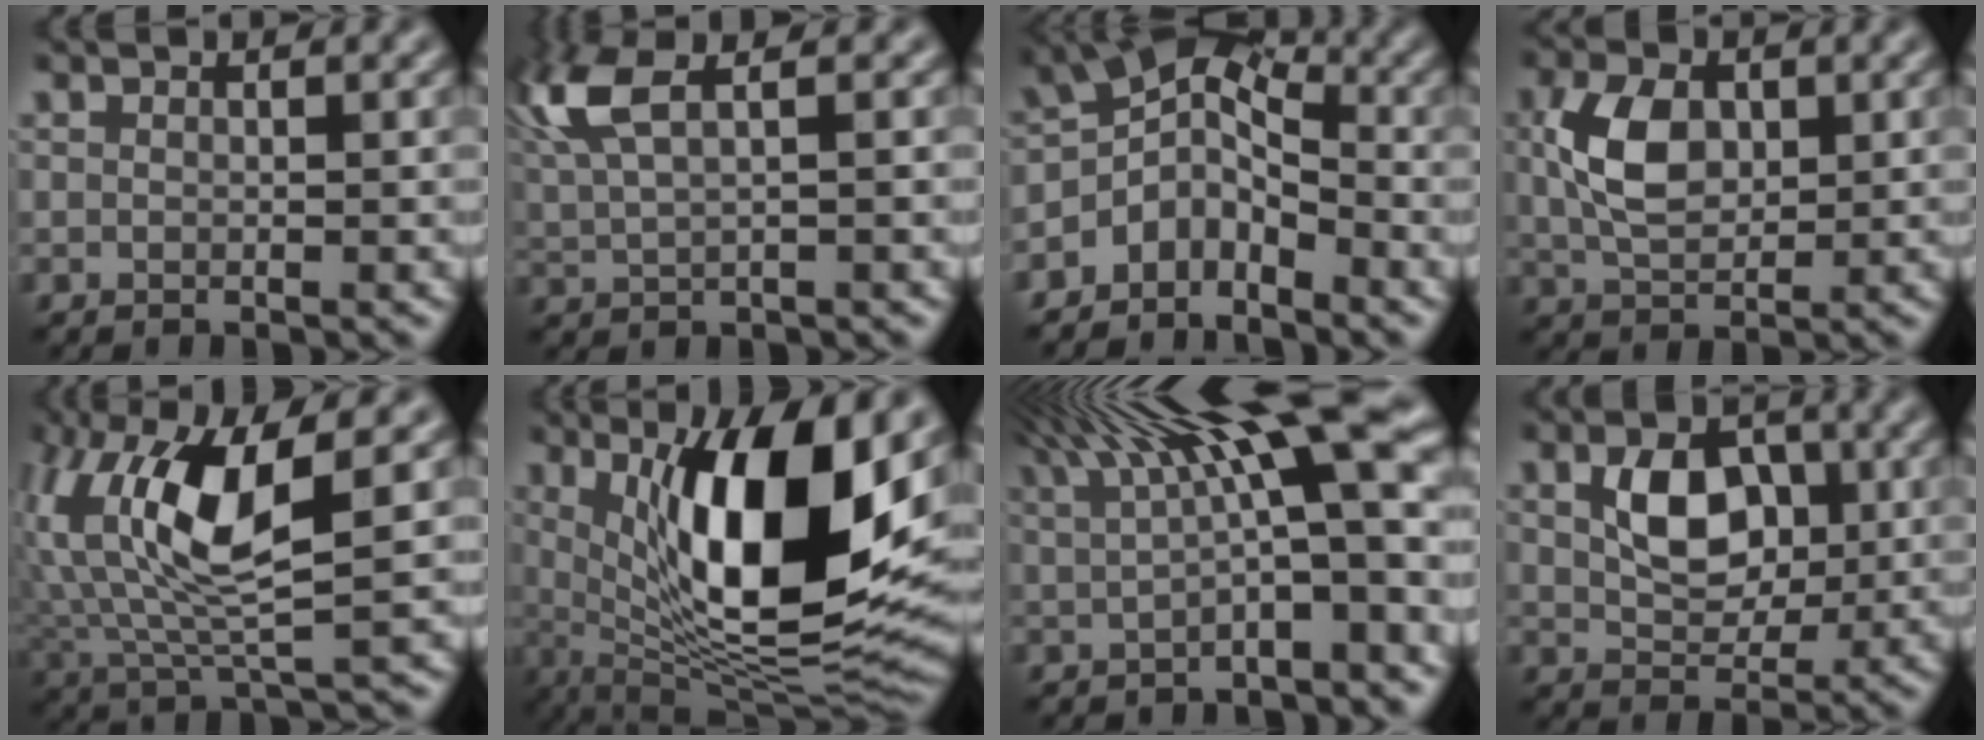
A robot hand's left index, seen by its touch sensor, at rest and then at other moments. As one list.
[{"total": 5.7, "force": [2.5, 1.9, 4.8], "torque": [-0.123, 0.013, 0.052]}, {"total": 5.0, "force": [-3.1, 2.9, 2.7], "torque": [-0.046, -0.004, -0.072]}, {"total": 5.2, "force": [0.8, 3.3, 3.9], "torque": [-0.089, 0.001, 0.015]}, {"total": 9.6, "force": [2.7, 3.1, 8.7], "torque": [-0.186, -0.006, 0.052]}, {"total": 13.4, "force": [2.6, 4.4, 12.4], "torque": [-0.194, -0.020, 0.046]}, {"total": 11.2, "force": [3.6, 2.7, 10.2], "torque": [-0.145, 0.021, 0.055]}, {"total": 5.0, "force": [0.8, 3.5, 3.5], "torque": [-0.072, -0.004, 0.013]}]